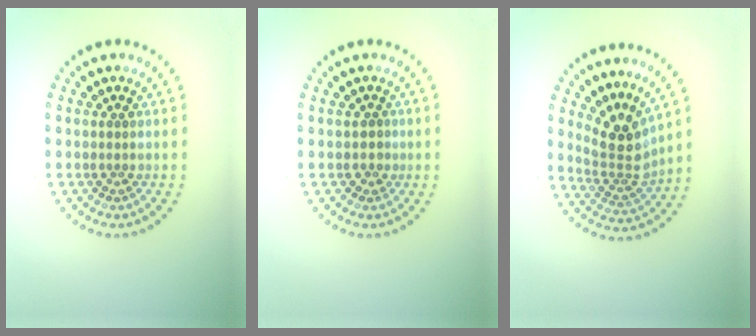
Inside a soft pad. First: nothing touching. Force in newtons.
{"total": 0.6, "press": 0.4, "slide": 0.4}
{"total": 3.6, "press": 2.6, "slide": 2.5}